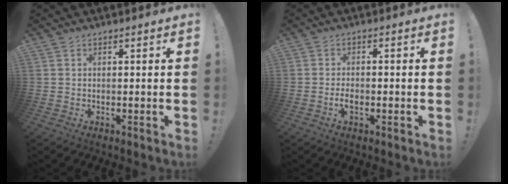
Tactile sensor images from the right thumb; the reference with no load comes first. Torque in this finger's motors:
{"motor_torque": [0.53, 0.25, 0.32, -0.12, 0.01]}